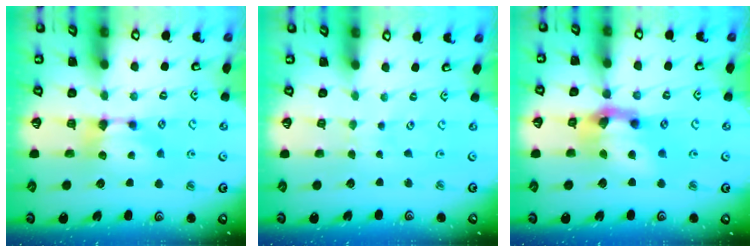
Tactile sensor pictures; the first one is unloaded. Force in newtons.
{"total": 4.5, "press": 4.5, "slide": 0.1}
{"total": 7.5, "press": 7.0, "slide": 2.6}